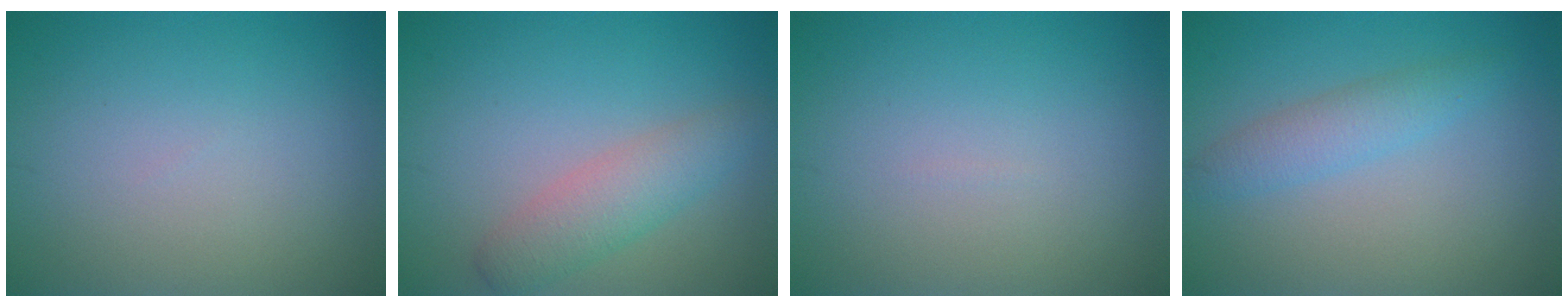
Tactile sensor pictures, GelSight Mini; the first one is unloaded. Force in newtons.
{"total": 3.4, "press": 3.3, "slide": 0.3}
{"total": 0.0}
{"total": 2.5, "press": 2.5, "slide": 0.1}